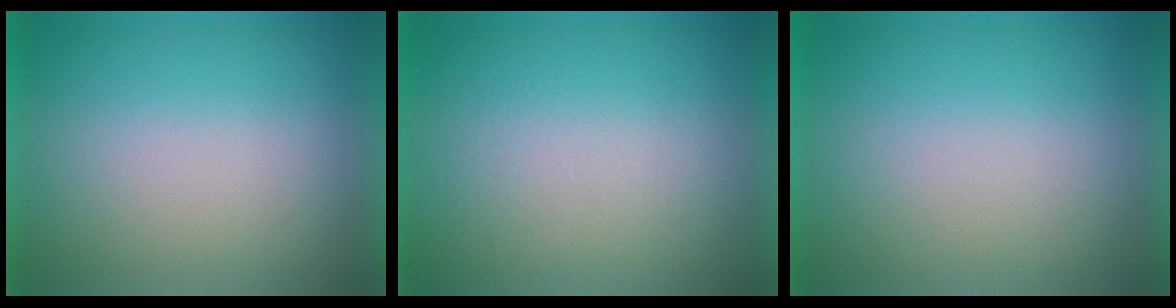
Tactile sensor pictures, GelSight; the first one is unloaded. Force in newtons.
{"total": 3.9}
{"total": 0.0}